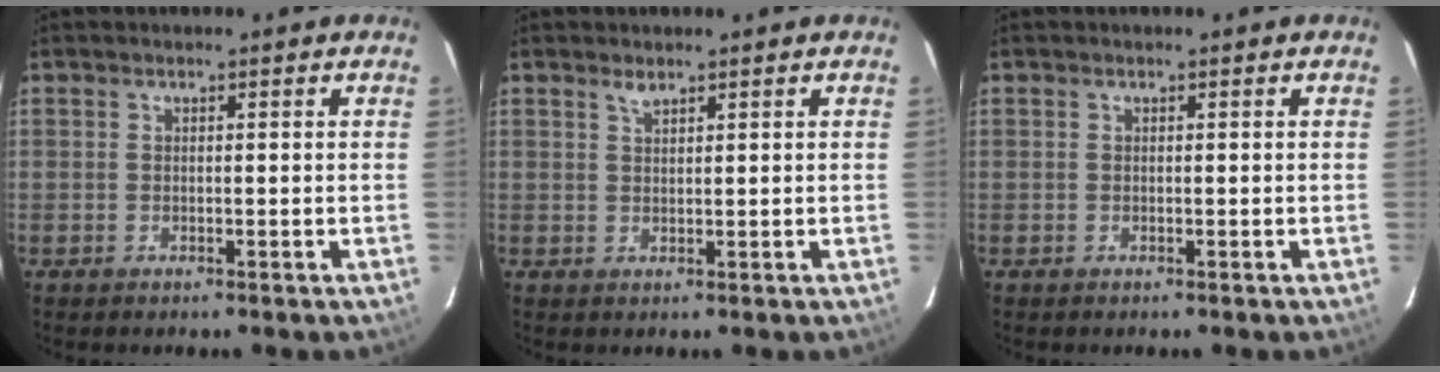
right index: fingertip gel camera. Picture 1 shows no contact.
{"total": 1.4, "force": [1.1, 0.4, 0.7], "torque": [-0.011, 0.002, 0.021]}
{"total": 0.0}